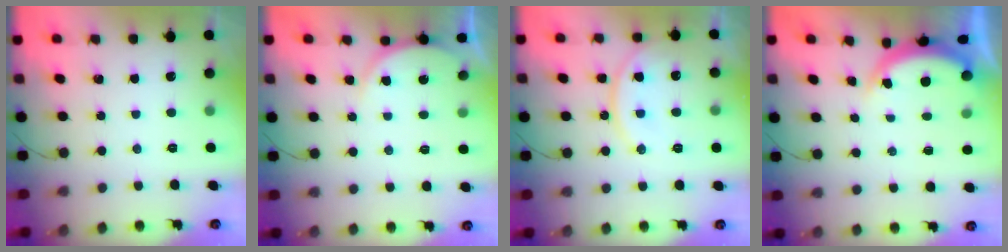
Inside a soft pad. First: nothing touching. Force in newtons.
{"total": 5.5, "press": 5.5, "slide": 0.3}
{"total": 15.6, "press": 15.2, "slide": 3.6}
{"total": 4.4, "press": 4.4, "slide": 0.3}